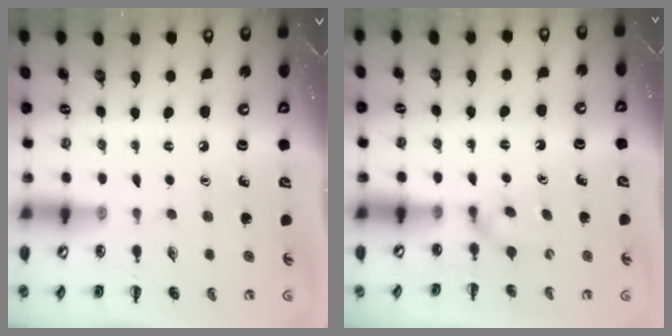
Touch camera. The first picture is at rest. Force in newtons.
{"total": 4.2, "press": 4.1, "slide": 0.8}